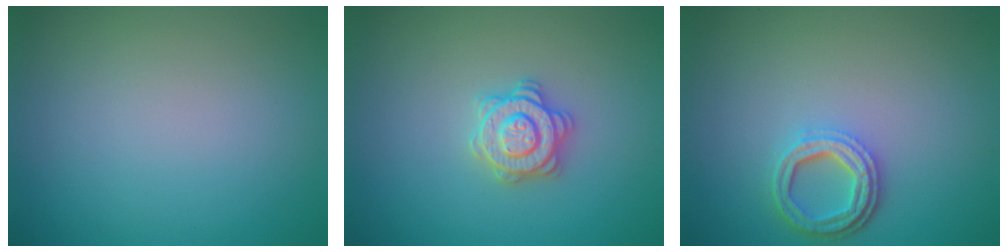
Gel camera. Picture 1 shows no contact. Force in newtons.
{"total": 2.9, "press": 2.8, "slide": 0.6}
{"total": 3.6, "press": 2.8, "slide": 2.3}